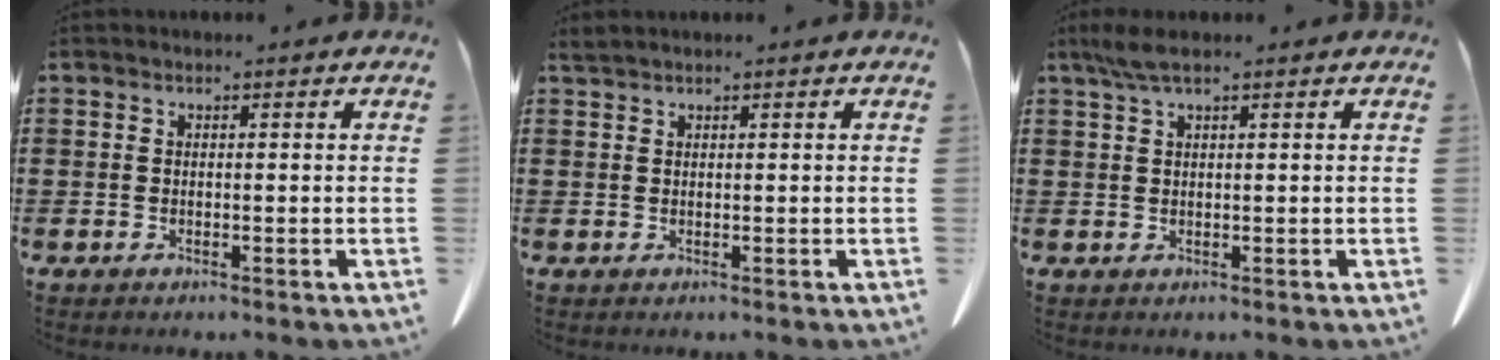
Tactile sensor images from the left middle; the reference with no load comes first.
{"total": 0.9, "force": [0.8, 0.0, 0.3], "torque": [-0.009, -0.002, 0.017]}
{"total": 2.8, "force": [1.7, 0.3, 2.1], "torque": [-0.045, 0.001, 0.032]}